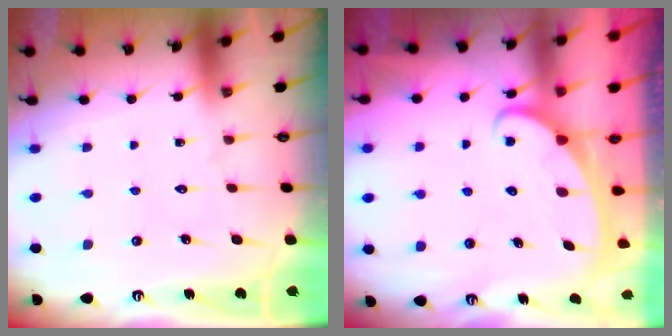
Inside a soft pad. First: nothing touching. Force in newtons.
{"total": 2.4, "press": 2.3, "slide": 0.3}